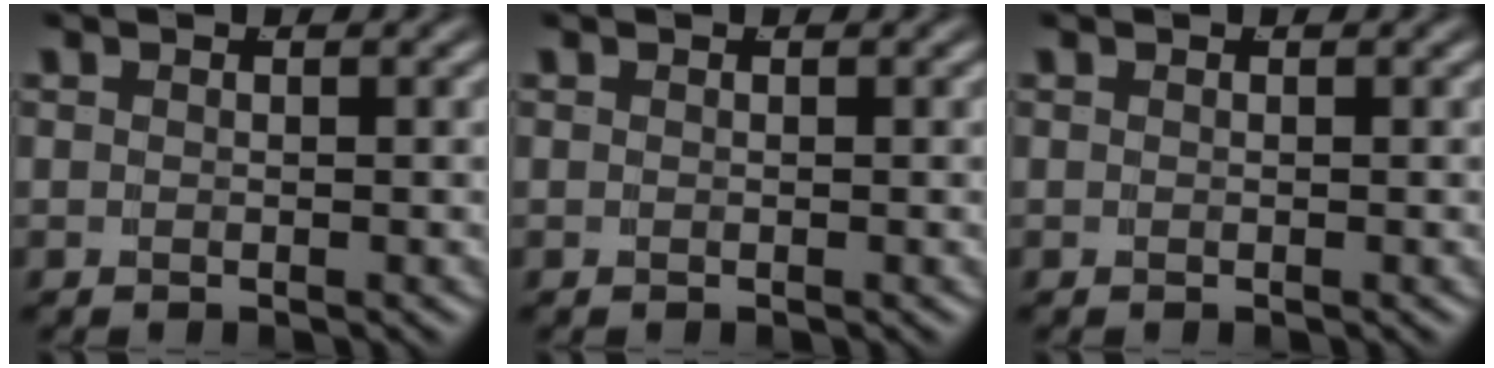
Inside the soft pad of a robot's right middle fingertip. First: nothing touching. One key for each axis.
{"total": 0.0}
{"total": 0.0}